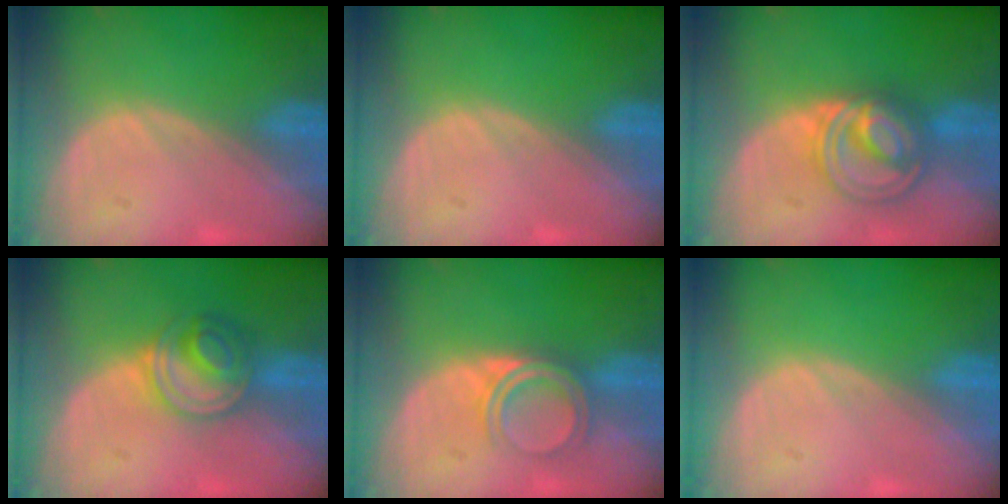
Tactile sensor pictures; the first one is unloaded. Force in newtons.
{"total": 0.0}
{"total": 6.8, "press": 6.8, "slide": 0.3}
{"total": 5.7, "press": 5.7, "slide": 0.4}
{"total": 4.7, "press": 4.2, "slide": 2.1}
{"total": 0.0}